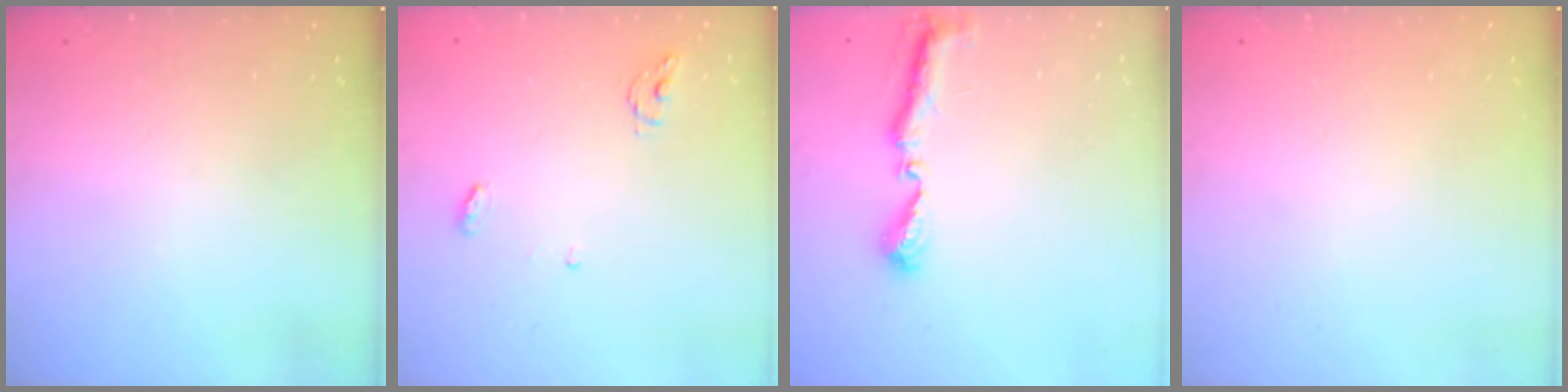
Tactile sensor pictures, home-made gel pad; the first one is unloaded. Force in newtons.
{"total": 3.8, "press": 3.8, "slide": 0.3}
{"total": 8.1, "press": 8.1, "slide": 0.5}
{"total": 0.0}